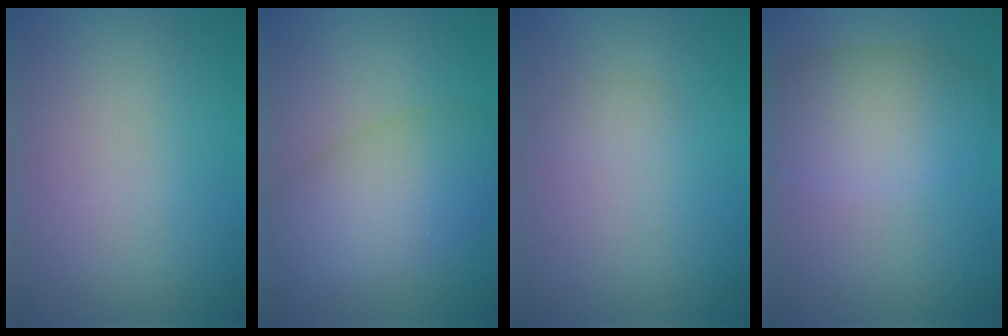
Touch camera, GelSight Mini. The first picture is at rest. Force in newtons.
{"total": 6.3, "press": 6.3, "slide": 0.4}
{"total": 0.7, "press": 0.7, "slide": 0.0}
{"total": 5.3, "press": 5.3, "slide": 0.1}